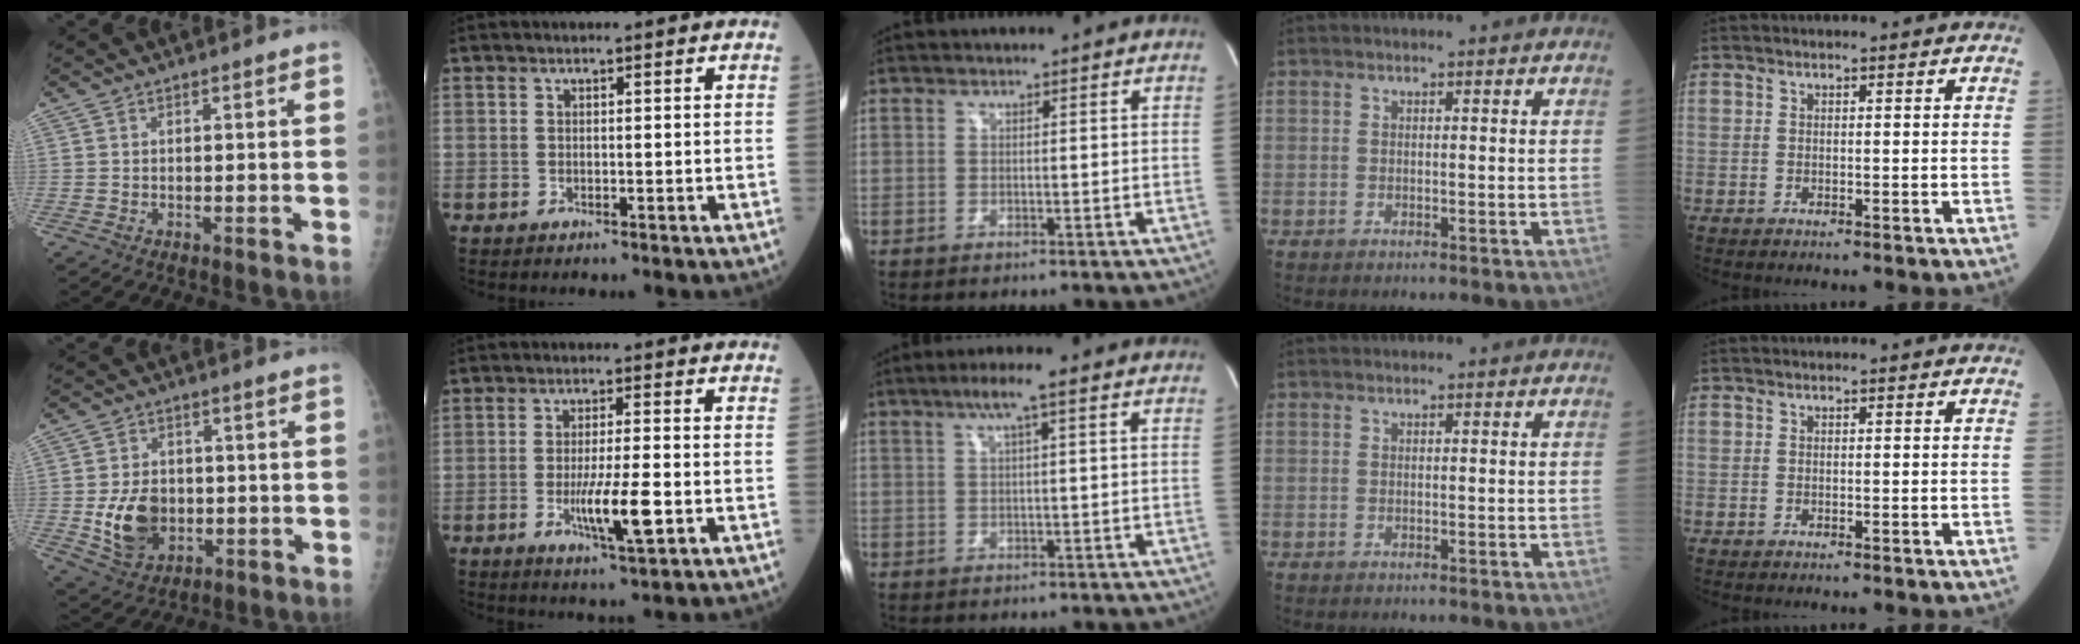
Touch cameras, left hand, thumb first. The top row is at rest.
{"thumb": {"total": 9.8, "force": [-1.4, 7.4, 6.3], "torque": [-0.084, -0.002, -0.012]}, "index": {"total": 7.0, "force": [-2.1, 0.4, 6.7], "torque": [-0.125, -0.014, -0.034]}, "middle": {"total": 4.0, "force": [2.0, -0.1, 3.5], "torque": [-0.067, 0.013, 0.035]}}